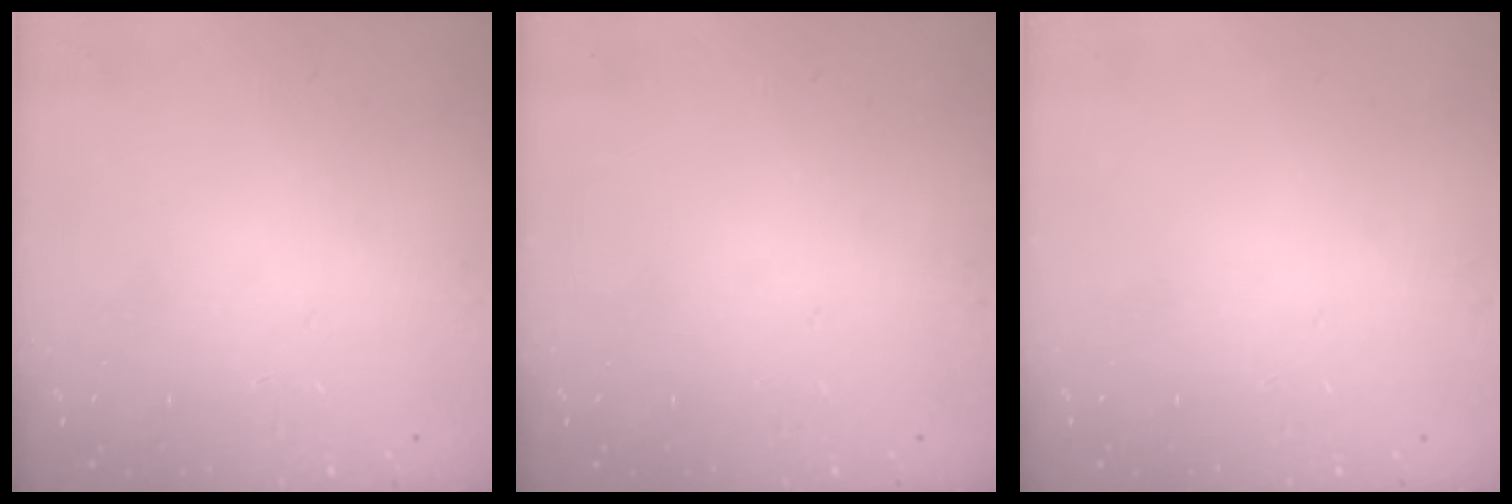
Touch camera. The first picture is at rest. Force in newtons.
{"total": 0.0}
{"total": 0.0}